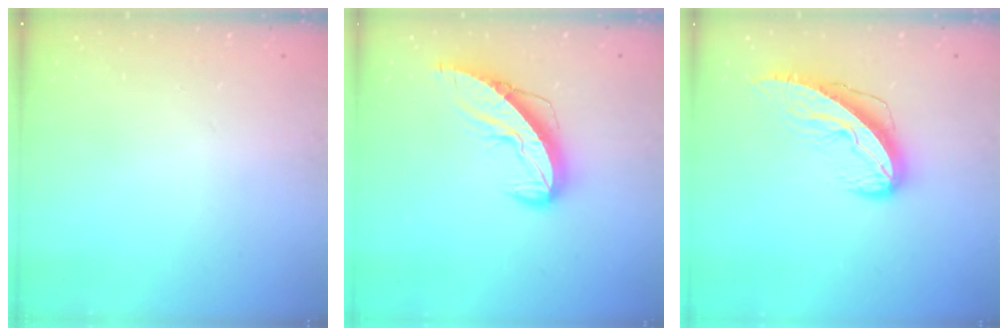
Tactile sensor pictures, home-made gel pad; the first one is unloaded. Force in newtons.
{"total": 10.9, "press": 10.8, "slide": 0.9}
{"total": 10.0, "press": 10.0, "slide": 1.2}